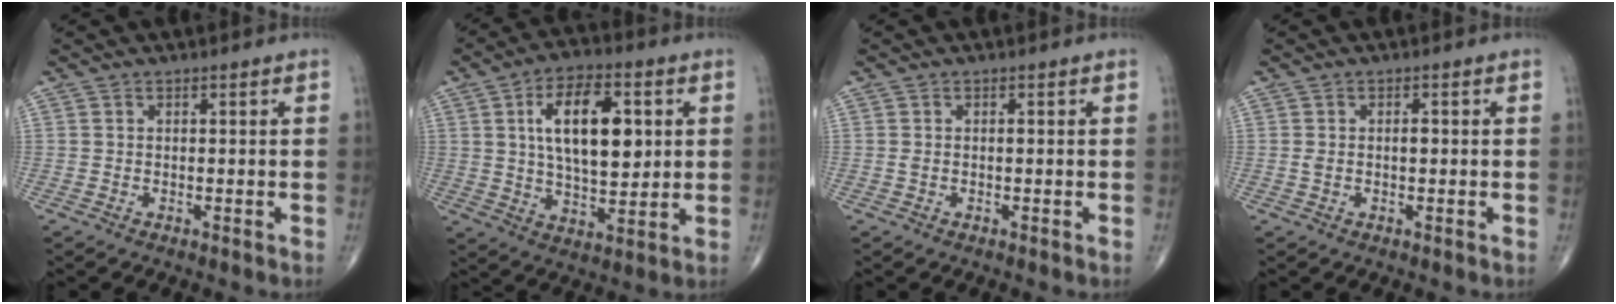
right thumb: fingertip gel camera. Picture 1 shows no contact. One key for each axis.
{"total": 15.8, "fx": 3.5, "fy": 7.9, "fz": 13.2, "tx": -0.198, "ty": -0.007, "tz": 0.060}
{"total": 0.7, "fx": 0.0, "fy": 0.4, "fz": 0.6, "tx": -0.013, "ty": 0.004, "tz": 0.001}
{"total": 1.9, "fx": 0.0, "fy": 1.0, "fz": 1.6, "tx": -0.033, "ty": 0.009, "tz": 0.001}